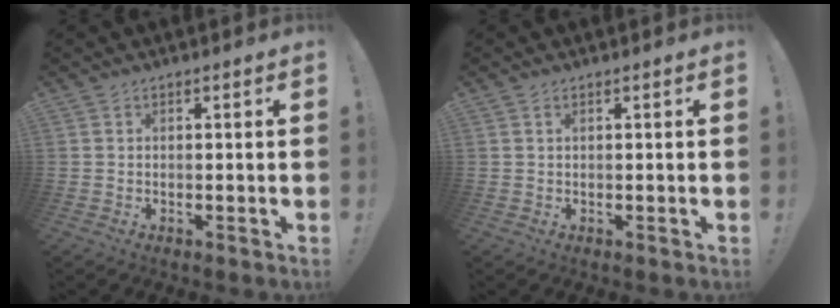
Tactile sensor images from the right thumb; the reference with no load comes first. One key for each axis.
{"total": 0.6, "fx": 0.3, "fy": 0.3, "fz": 0.4, "tx": -0.004, "ty": -0.001, "tz": 0.004}